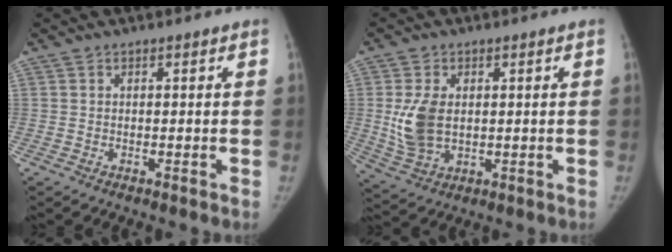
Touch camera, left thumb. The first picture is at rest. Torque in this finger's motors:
{"motor_torque": [0.11, 0.29, 0.63, -0.59, 0.06]}